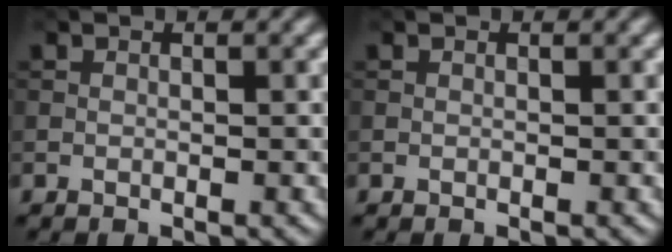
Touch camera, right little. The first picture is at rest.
{"total": 0.0}